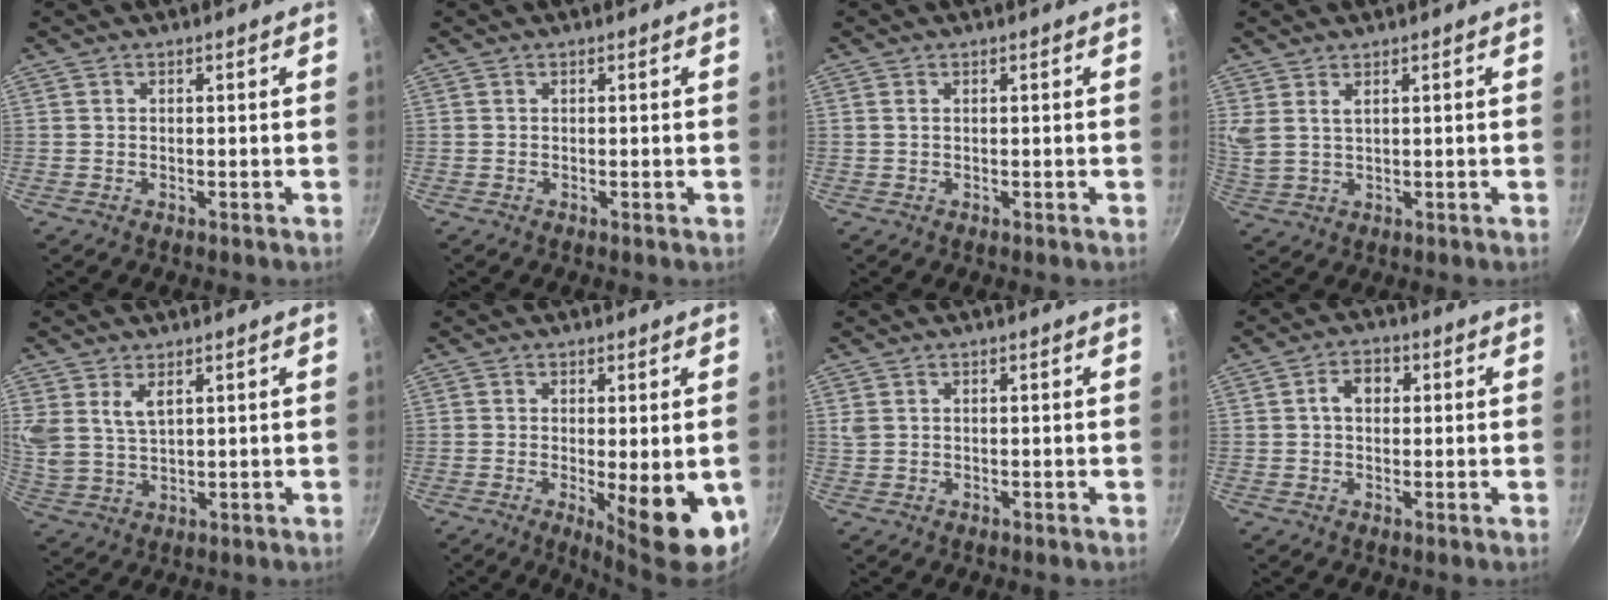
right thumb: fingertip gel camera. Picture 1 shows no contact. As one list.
[{"total": 0.0}, {"total": 0.6, "force": [0.2, 0.4, 0.4], "torque": [-0.008, 0.001, 0.002]}, {"total": 4.1, "force": [2.1, 2.1, 2.8], "torque": [-0.055, -0.012, 0.048]}, {"total": 6.2, "force": [3.2, 3.4, 4.1], "torque": [-0.076, -0.021, 0.068]}, {"total": 11.8, "force": [-2.8, 3.3, 11.0], "torque": [-0.127, -0.012, -0.025]}, {"total": 1.1, "force": [0.4, 0.8, 0.6], "torque": [-0.012, 0.003, 0.010]}, {"total": 4.4, "force": [0.7, 3.3, 2.9], "torque": [-0.027, 0.010, 0.005]}]